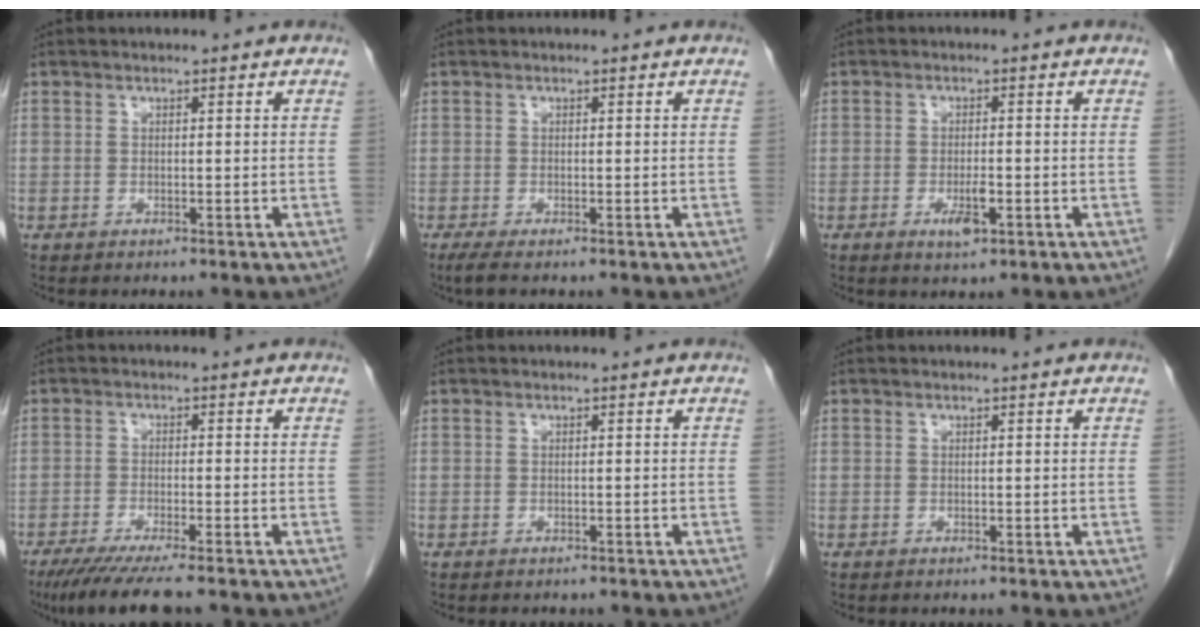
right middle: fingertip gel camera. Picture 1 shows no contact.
{"total": 1.6, "force": [-1.1, 0.1, 1.2], "torque": [-0.029, -0.007, -0.022]}
{"total": 3.2, "force": [-1.3, 0.8, 2.8], "torque": [-0.050, -0.001, -0.018]}
{"total": 9.0, "force": [-7.1, 0.2, 5.6], "torque": [-0.085, -0.024, -0.113]}
{"total": 2.0, "force": [-1.7, 0.8, 0.7], "torque": [-0.013, -0.003, -0.017]}
{"total": 0.0}